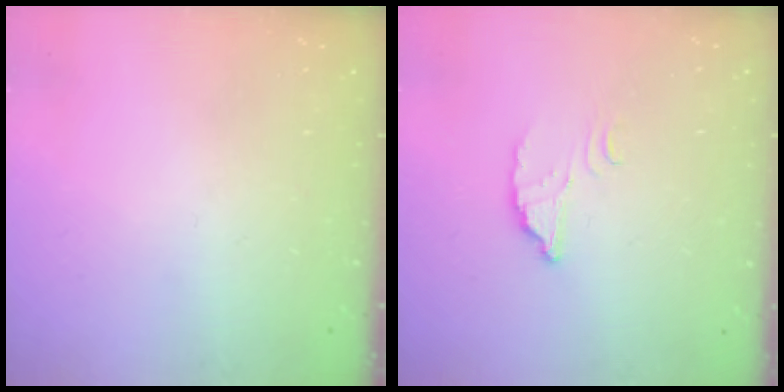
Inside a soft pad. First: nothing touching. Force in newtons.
{"total": 2.4, "press": 2.4, "slide": 0.3}